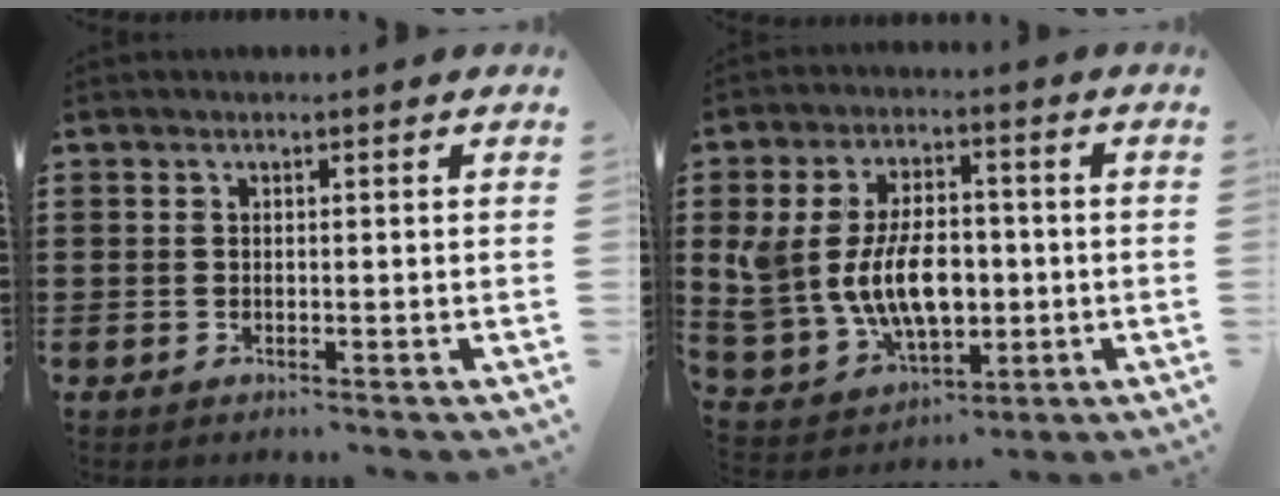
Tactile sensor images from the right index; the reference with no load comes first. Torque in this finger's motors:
{"motor_torque": [2.14, 0.00, 0.90, 0.21]}